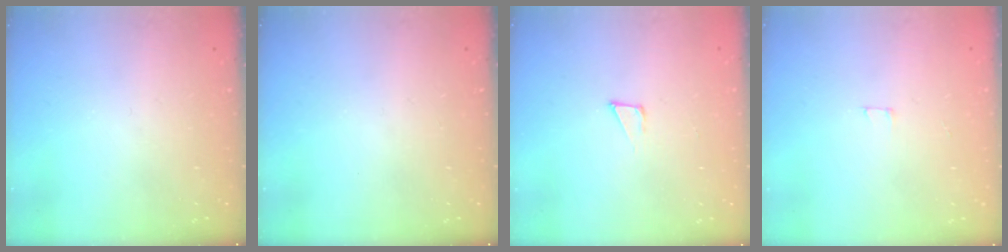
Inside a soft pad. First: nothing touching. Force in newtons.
{"total": 0.0}
{"total": 4.2, "press": 4.2, "slide": 0.4}
{"total": 1.8, "press": 1.8, "slide": 0.1}